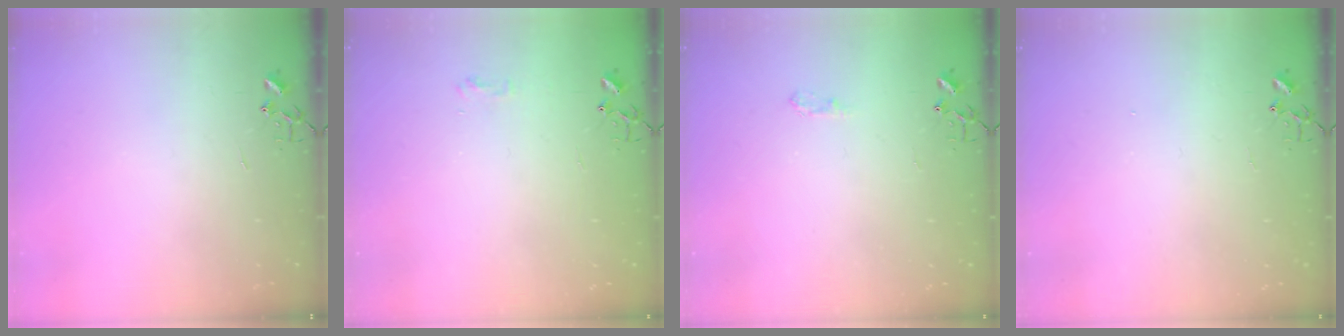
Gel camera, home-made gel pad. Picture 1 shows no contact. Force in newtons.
{"total": 6.0, "press": 6.0, "slide": 0.6}
{"total": 6.8, "press": 6.8, "slide": 0.6}
{"total": 1.1, "press": 1.1, "slide": 0.1}